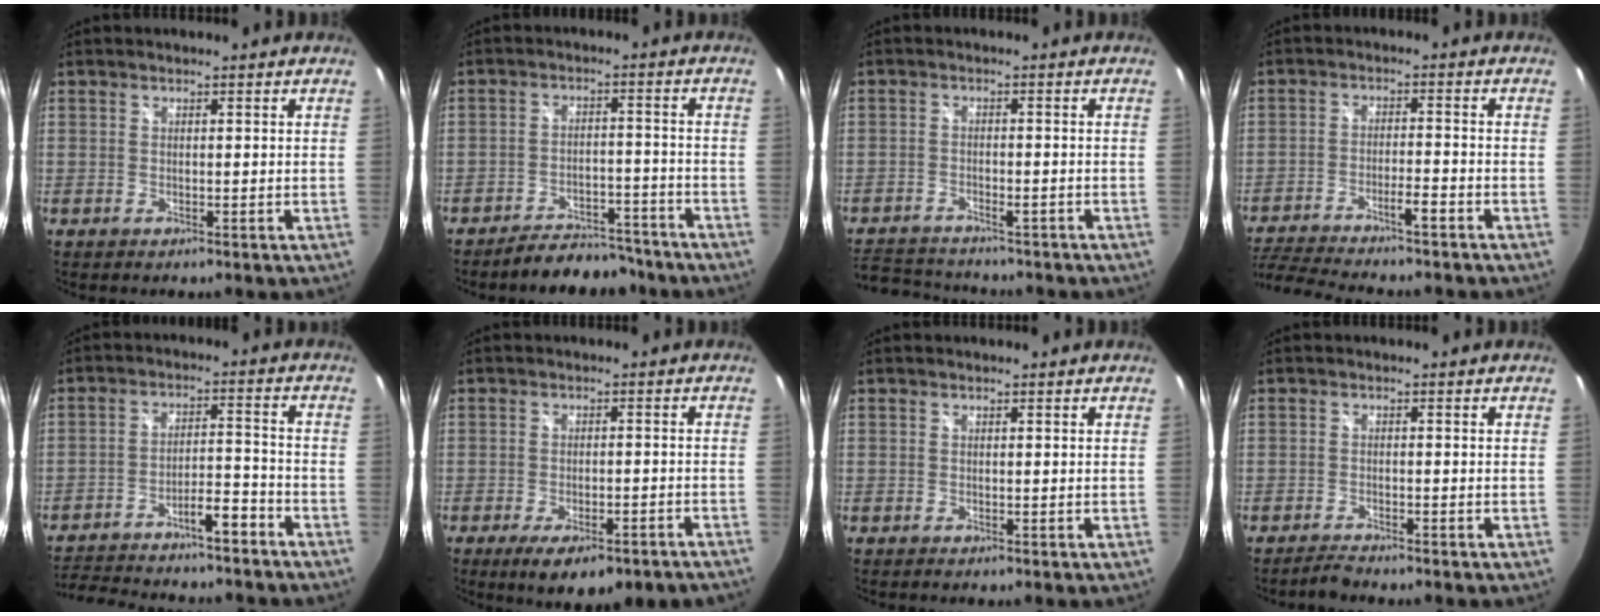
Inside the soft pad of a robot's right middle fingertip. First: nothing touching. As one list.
[{"total": 10.0, "force": [-9.0, 3.2, 2.9], "torque": [-0.064, 0.015, -0.116]}, {"total": 11.0, "force": [-9.7, 4.0, 3.6], "torque": [-0.100, 0.005, -0.149]}, {"total": 13.0, "force": [-11.2, 1.0, 6.4], "torque": [-0.135, -0.008, -0.180]}, {"total": 15.5, "force": [-13.1, 3.6, 7.4], "torque": [-0.140, 0.028, -0.193]}, {"total": 10.4, "force": [-7.4, 2.5, 6.8], "torque": [-0.126, -0.028, -0.100]}, {"total": 0.0}, {"total": 2.2, "force": [-2.1, 0.1, 0.4], "torque": [-0.018, -0.006, -0.041]}]